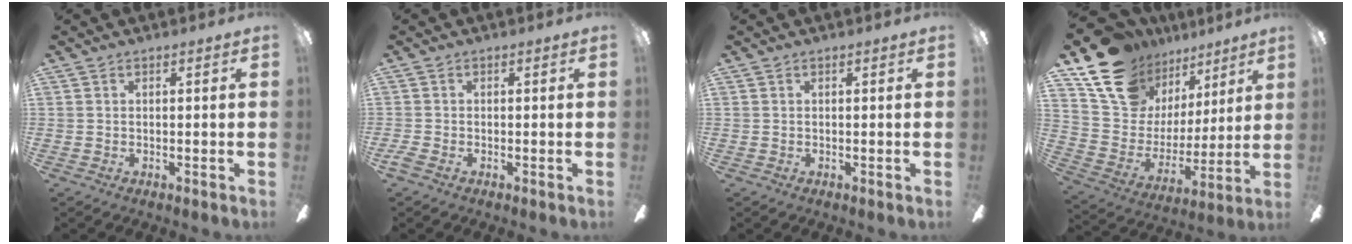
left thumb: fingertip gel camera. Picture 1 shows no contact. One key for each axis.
{"total": 1.6, "fx": -0.8, "fy": 1.0, "fz": 1.0, "tx": -0.024, "ty": 0.001, "tz": -0.015}
{"total": 0.0}
{"total": 17.4, "fx": 13.0, "fy": 10.0, "fz": 5.9, "tx": -0.135, "ty": -0.085, "tz": 0.245}